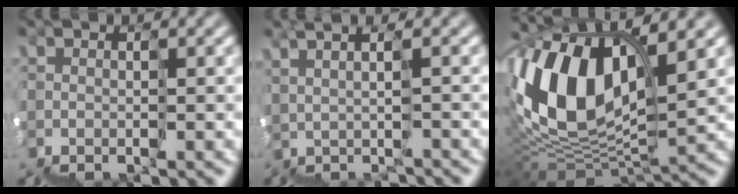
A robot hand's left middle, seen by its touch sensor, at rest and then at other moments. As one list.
[{"total": 2.8, "force": [2.3, -0.2, 1.5], "torque": [-0.009, 0.032, 0.058]}, {"total": 10.2, "force": [5.1, 5.1, 7.2], "torque": [-0.179, 0.022, 0.086]}]